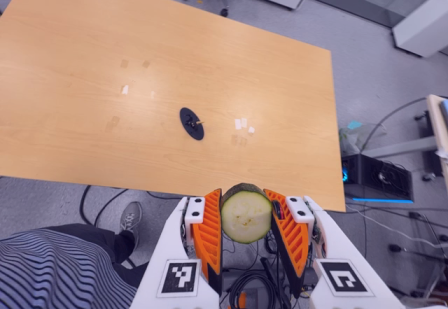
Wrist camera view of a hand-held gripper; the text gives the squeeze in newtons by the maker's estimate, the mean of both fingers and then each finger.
{"total": 9.6, "left": 8.6, "right": 10.6}